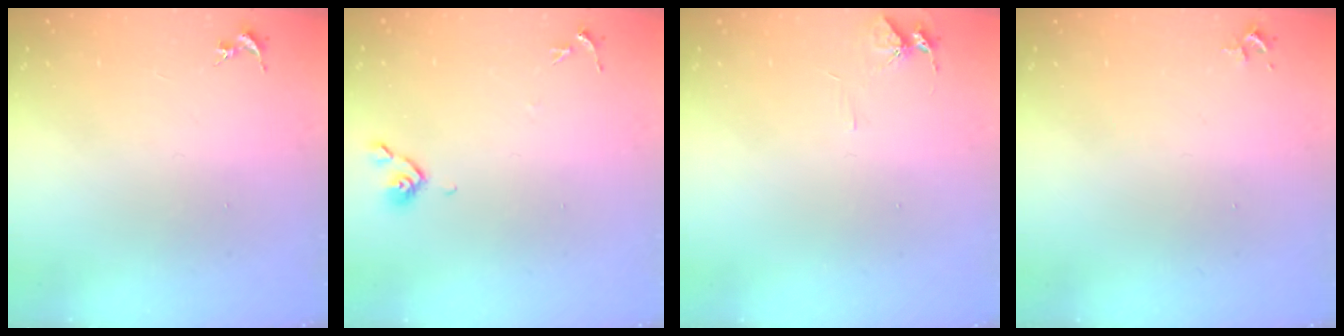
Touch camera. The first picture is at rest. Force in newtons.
{"total": 5.8, "press": 5.8, "slide": 0.7}
{"total": 5.4, "press": 5.4, "slide": 0.6}
{"total": 2.4, "press": 2.4, "slide": 0.3}